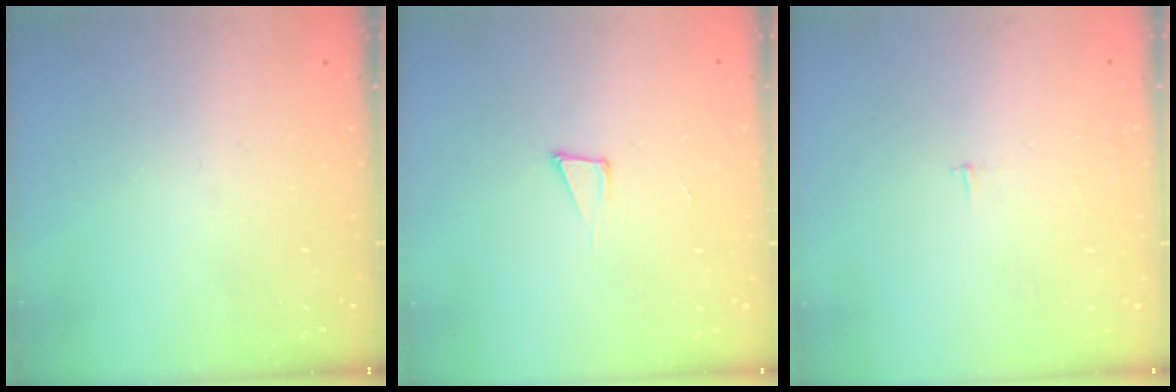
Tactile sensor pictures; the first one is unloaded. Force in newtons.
{"total": 4.6, "press": 3.2, "slide": 3.3}
{"total": 2.1, "press": 2.1, "slide": 0.2}